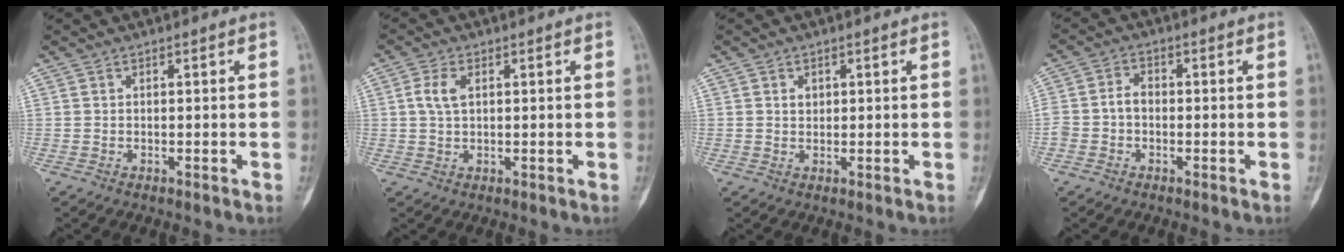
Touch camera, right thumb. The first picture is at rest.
{"total": 3.7, "force": [0.9, 2.2, 2.9], "torque": [-0.064, 0.004, 0.015]}
{"total": 1.5, "force": [0.5, 1.2, 0.7], "torque": [-0.004, -0.001, 0.008]}
{"total": 3.8, "force": [-0.8, 2.9, 2.3], "torque": [-0.043, 0.017, -0.019]}